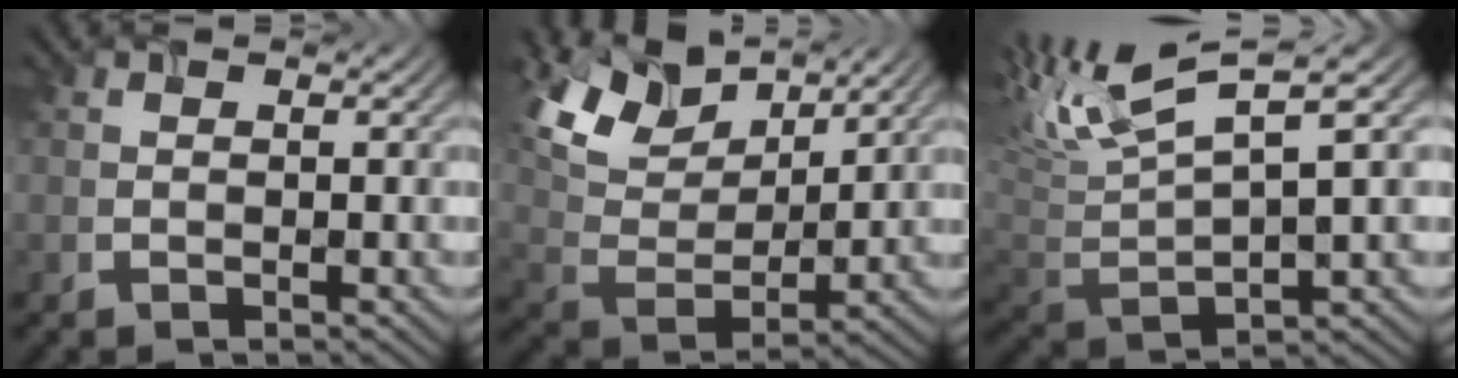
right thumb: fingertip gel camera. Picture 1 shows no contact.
{"total": 11.2, "force": [6.8, 5.9, 6.7], "torque": [-0.171, 0.021, 0.115]}
{"total": 10.7, "force": [4.1, 3.4, 9.3], "torque": [-0.218, 0.019, 0.069]}